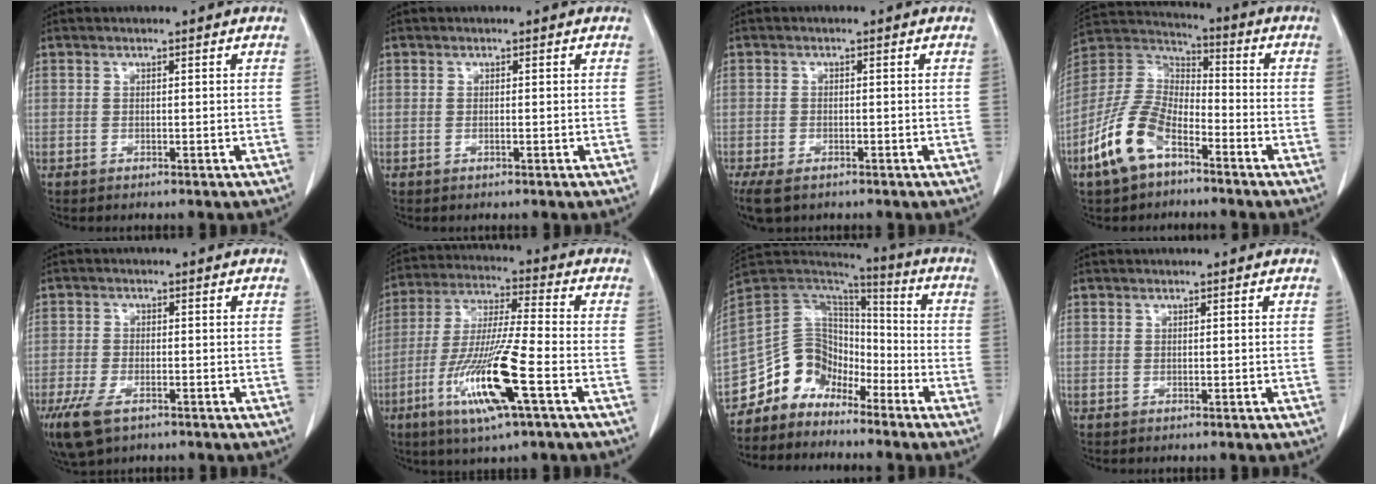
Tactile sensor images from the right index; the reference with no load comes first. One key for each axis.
{"total": 0.6, "fx": -0.2, "fy": 0.2, "fz": 0.6, "tx": -0.015, "ty": 0.000, "tz": -0.002}
{"total": 6.7, "fx": -4.2, "fy": 3.5, "fz": 3.9, "tx": -0.085, "ty": -0.010, "tz": -0.067}
{"total": 13.2, "fx": -7.2, "fy": 6.4, "fz": 9.1, "tx": -0.213, "ty": 0.004, "tz": -0.143}
{"total": 8.7, "fx": -5.0, "fy": 4.2, "fz": 5.8, "tx": -0.126, "ty": -0.016, "tz": -0.088}
{"total": 15.9, "fx": -6.2, "fy": 0.8, "fz": 14.6, "tx": -0.299, "ty": -0.023, "tz": -0.115}
{"total": 12.0, "fx": -9.3, "fy": 7.0, "fz": 2.9, "tx": -0.052, "ty": 0.062, "tz": -0.175}
{"total": 0.0}